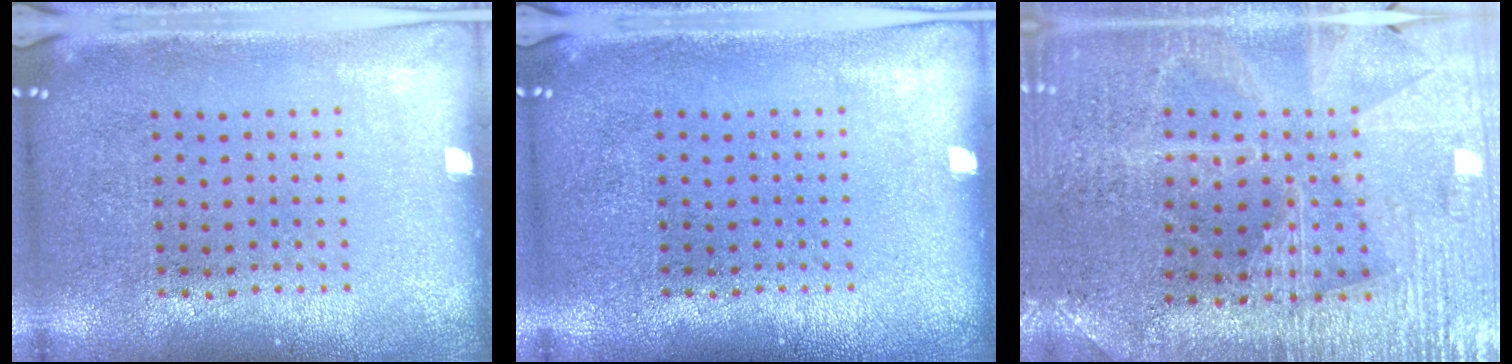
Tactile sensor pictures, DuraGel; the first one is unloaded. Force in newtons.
{"total": 0.0}
{"total": 2.3, "press": 2.3, "slide": 0.5}